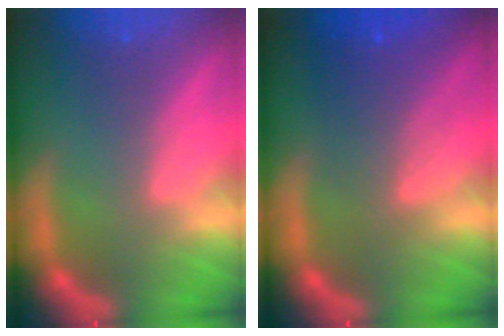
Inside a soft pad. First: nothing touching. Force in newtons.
{"total": 5.6}